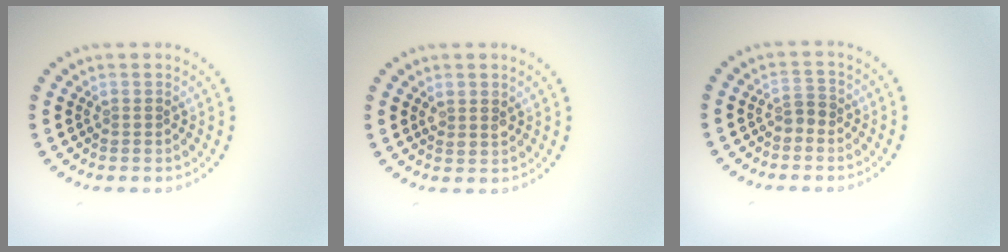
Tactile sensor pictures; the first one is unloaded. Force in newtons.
{"total": 1.5, "press": 1.3, "slide": 0.7}
{"total": 1.1, "press": 1.0, "slide": 0.5}